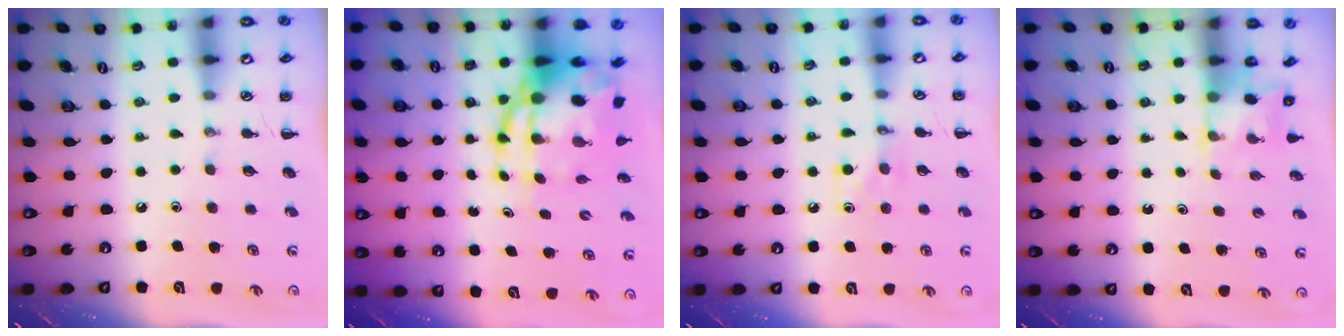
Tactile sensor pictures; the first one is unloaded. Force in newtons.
{"total": 11.0, "press": 10.7, "slide": 2.8}
{"total": 4.8, "press": 4.5, "slide": 1.4}
{"total": 2.1, "press": 2.0, "slide": 0.6}